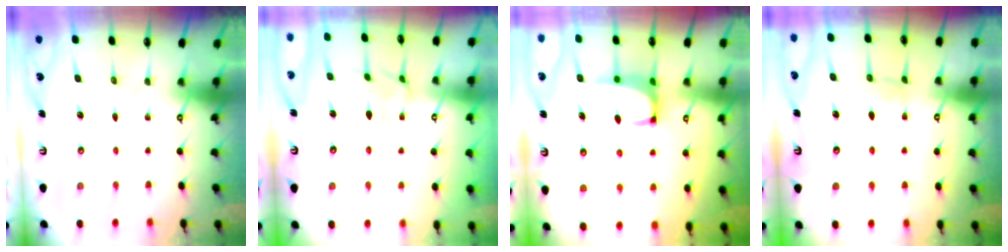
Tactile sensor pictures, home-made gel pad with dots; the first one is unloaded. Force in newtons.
{"total": 2.7, "press": 2.6, "slide": 0.5}
{"total": 0.8, "press": 0.6, "slide": 0.6}
{"total": 0.5, "press": 0.4, "slide": 0.4}